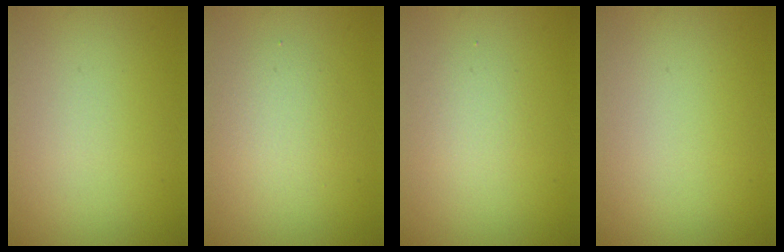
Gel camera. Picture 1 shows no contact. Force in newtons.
{"total": 2.4, "press": 2.4, "slide": 0.3}
{"total": 1.6, "press": 1.6, "slide": 0.2}
{"total": 0.0}